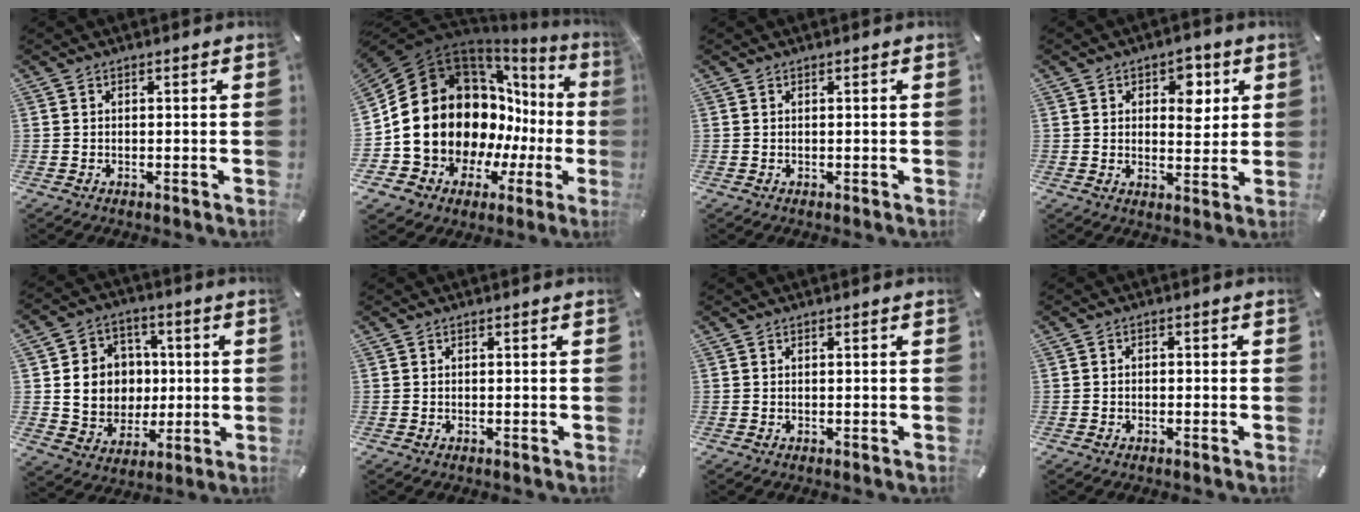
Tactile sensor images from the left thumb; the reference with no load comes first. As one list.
[{"total": 23.5, "force": [0.1, 18.6, 14.5], "torque": [-0.242, -0.062, 0.051]}, {"total": 0.0}, {"total": 6.9, "force": [2.4, 4.6, 4.6], "torque": [-0.044, -0.008, 0.031]}, {"total": 11.7, "force": [0.7, 11.2, 3.5], "torque": [-0.050, 0.001, 0.027]}, {"total": 0.0}, {"total": 0.0}, {"total": 1.3, "force": [-0.9, 0.8, 0.4], "torque": [-0.008, 0.006, -0.021]}]